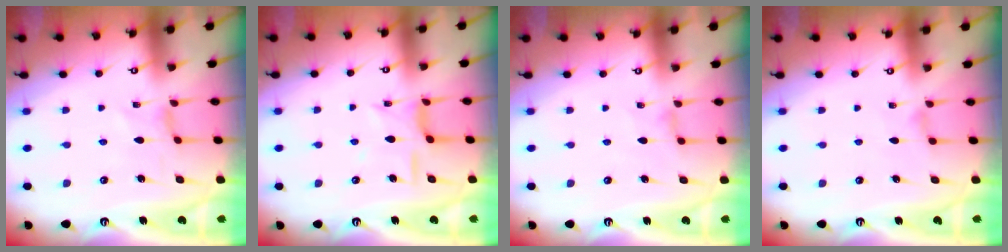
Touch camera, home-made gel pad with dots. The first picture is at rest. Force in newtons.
{"total": 9.2, "press": 9.2, "slide": 0.6}
{"total": 1.4, "press": 1.3, "slide": 0.4}
{"total": 1.4, "press": 1.3, "slide": 0.4}